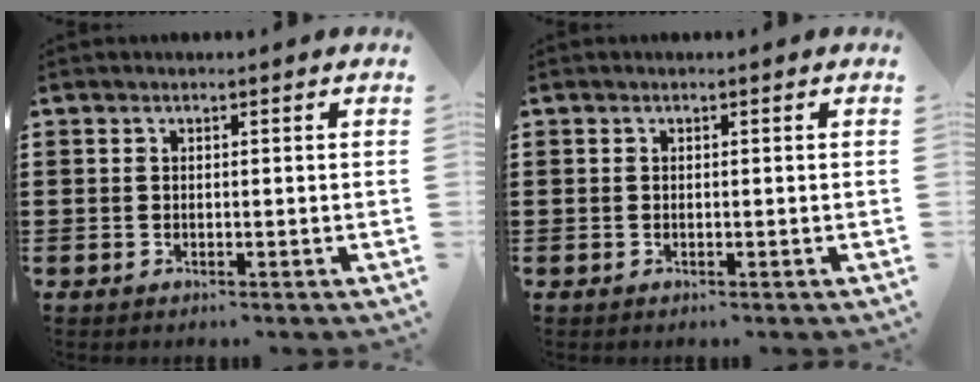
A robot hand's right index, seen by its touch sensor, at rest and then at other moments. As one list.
[{"total": 0.0}]